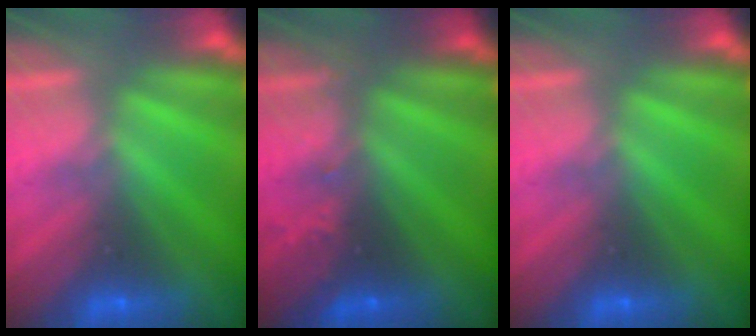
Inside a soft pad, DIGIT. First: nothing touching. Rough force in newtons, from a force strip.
{"total": 2.4}
{"total": 0.0}